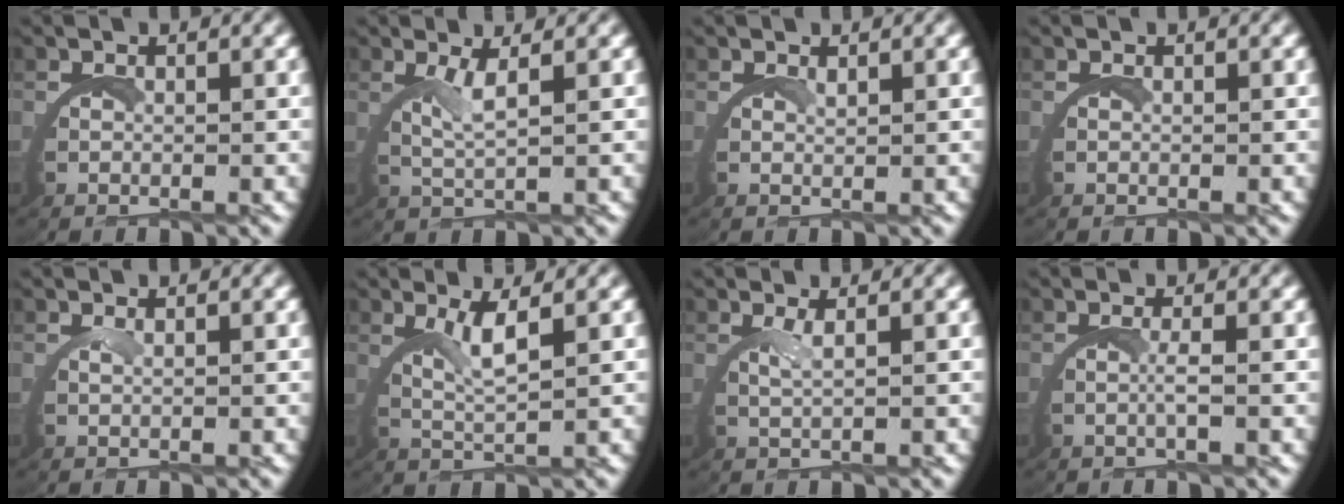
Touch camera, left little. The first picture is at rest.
{"total": 2.3, "force": [1.3, -0.8, 1.7], "torque": [-0.037, -0.008, 0.029]}
{"total": 1.0, "force": [0.9, -0.6, 0.2], "torque": [0.000, -0.002, 0.015]}
{"total": 0.0}
{"total": 0.9, "force": [0.5, -0.8, 0.2], "torque": [-0.002, 0.001, 0.009]}
{"total": 2.8, "force": [1.6, -0.5, 2.2], "torque": [-0.047, -0.008, 0.033]}
{"total": 1.7, "force": [1.0, -1.0, 0.9], "torque": [-0.017, -0.004, 0.021]}
{"total": 1.2, "force": [0.1, -0.6, 1.1], "torque": [-0.027, -0.004, 0.001]}